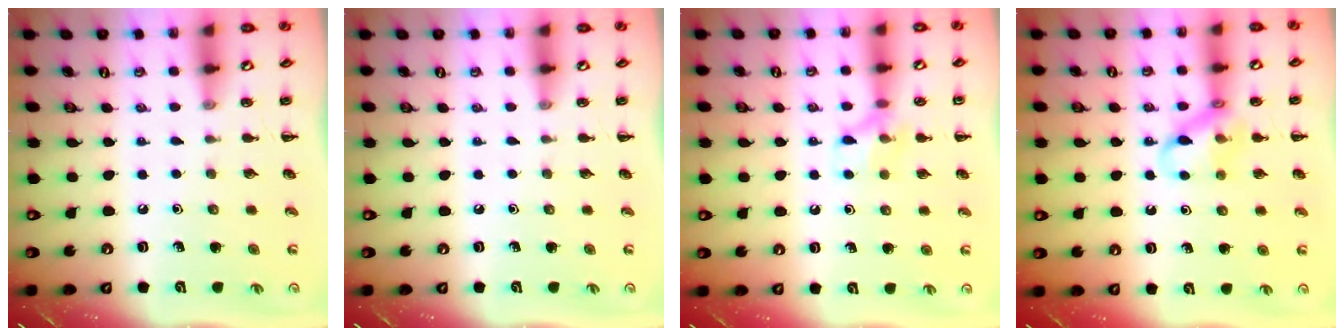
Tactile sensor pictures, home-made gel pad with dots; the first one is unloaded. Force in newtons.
{"total": 0.0}
{"total": 8.9, "press": 8.8, "slide": 1.4}
{"total": 12.0, "press": 11.9, "slide": 1.5}